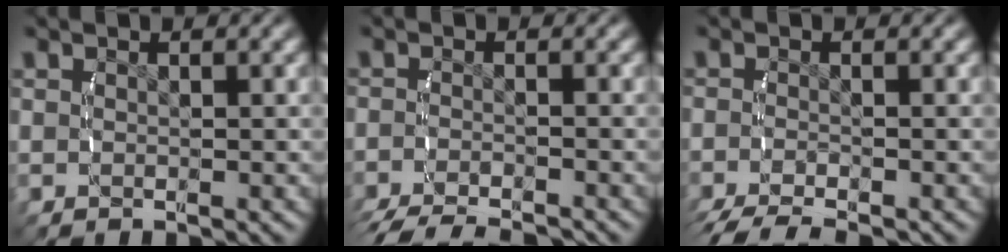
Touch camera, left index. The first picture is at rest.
{"total": 6.6, "force": [-5.9, 2.0, 2.0], "torque": [-0.029, -0.015, -0.091]}
{"total": 5.3, "force": [-4.4, 2.0, 2.2], "torque": [-0.036, -0.013, -0.065]}